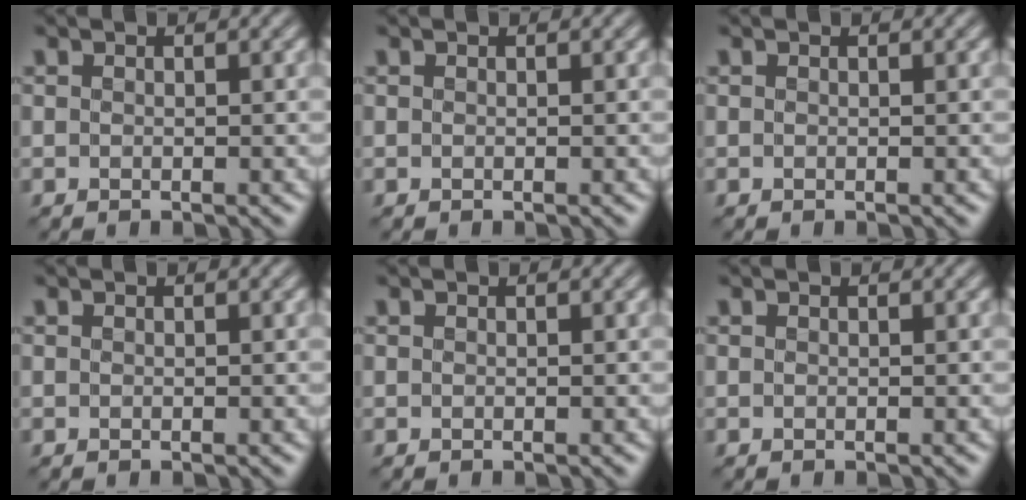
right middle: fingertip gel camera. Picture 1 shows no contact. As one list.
[{"total": 0.0}, {"total": 0.0}, {"total": 0.0}, {"total": 0.0}, {"total": 0.0}]